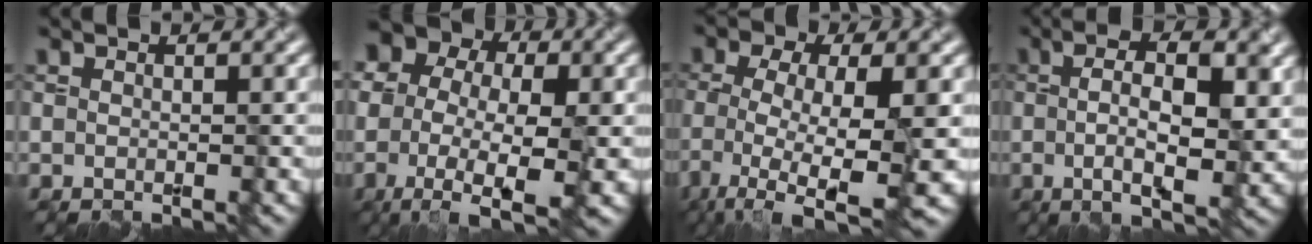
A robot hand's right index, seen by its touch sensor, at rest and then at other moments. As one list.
[{"total": 11.8, "force": [-1.5, 7.0, 9.4], "torque": [-0.143, 0.007, -0.029]}, {"total": 9.0, "force": [-3.5, 3.6, 7.4], "torque": [-0.140, -0.013, -0.069]}, {"total": 7.0, "force": [0.3, 2.5, 6.6], "torque": [-0.103, 0.002, 0.001]}]